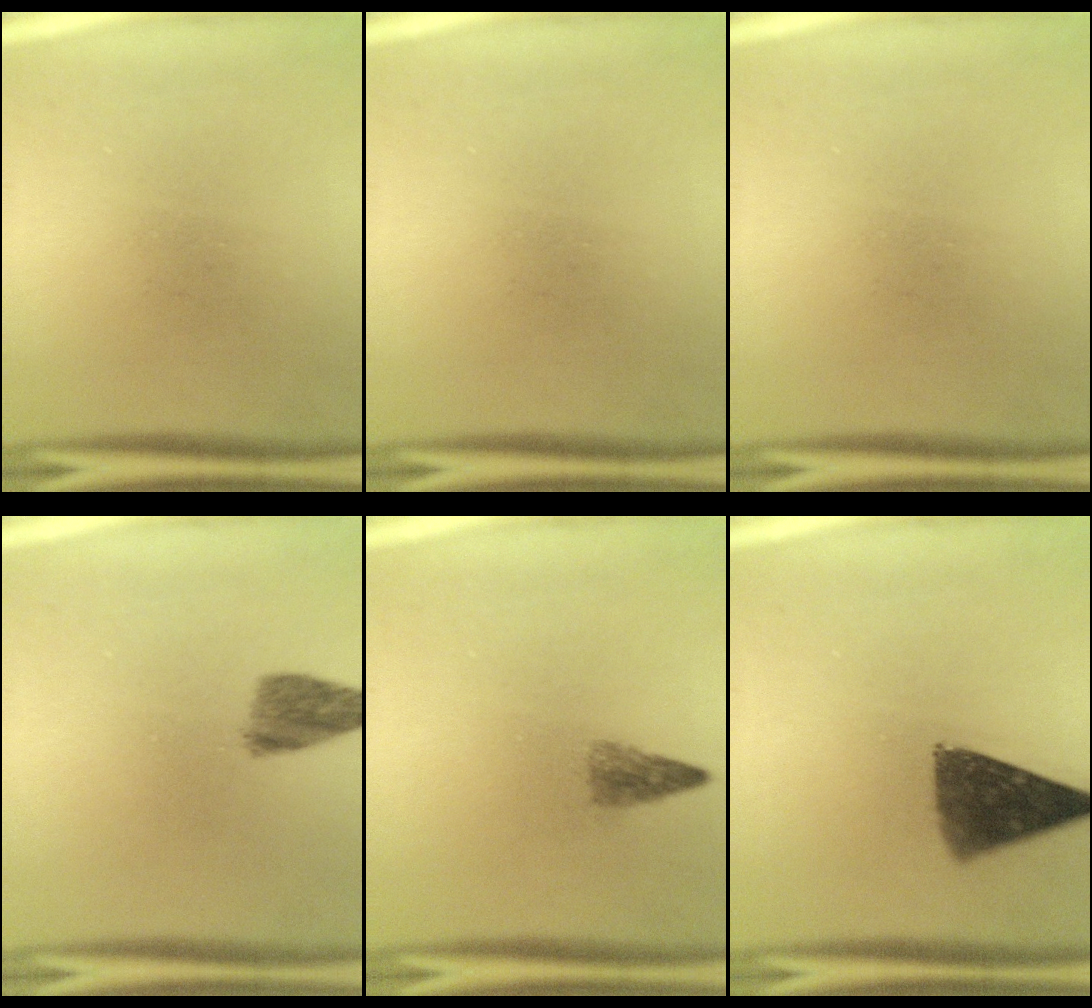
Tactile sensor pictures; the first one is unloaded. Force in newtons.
{"total": 0.0}
{"total": 0.0}
{"total": 4.2}
{"total": 2.2}
{"total": 9.9}